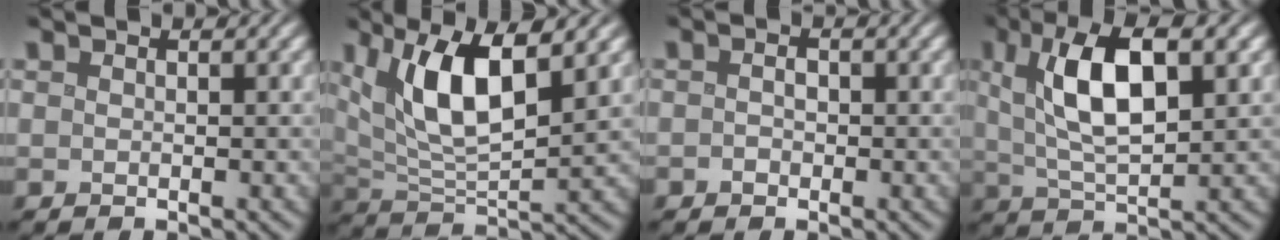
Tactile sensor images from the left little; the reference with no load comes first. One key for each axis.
{"total": 7.5, "fx": 2.9, "fy": 2.6, "fz": 6.4, "tx": -0.126, "ty": -0.003, "tz": 0.056}
{"total": 0.9, "fx": -0.4, "fy": 0.7, "fz": 0.4, "tx": -0.009, "ty": -0.001, "tz": -0.011}
{"total": 8.2, "fx": 2.5, "fy": 3.2, "fz": 7.2, "tx": -0.127, "ty": 0.010, "tz": 0.041}